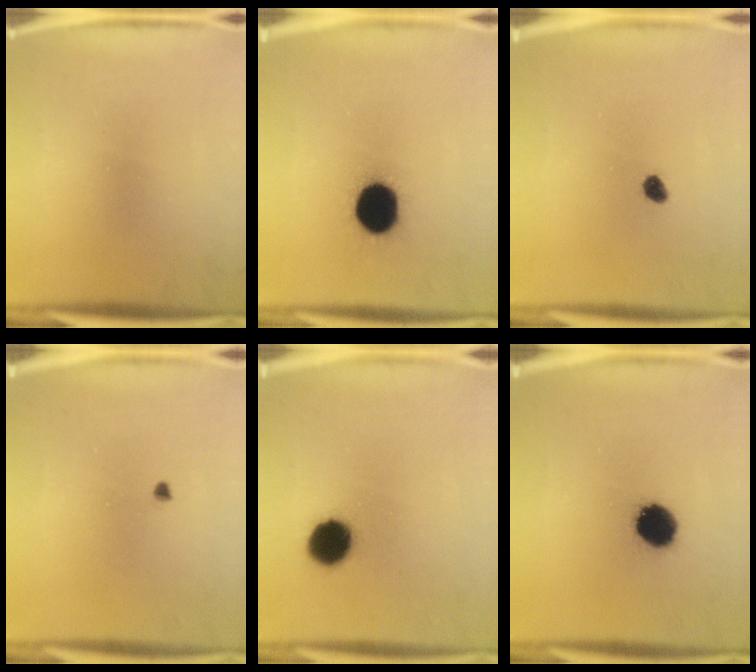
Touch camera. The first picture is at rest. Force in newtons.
{"total": 16.3}
{"total": 2.0}
{"total": 0.7}
{"total": 8.9}
{"total": 10.8}